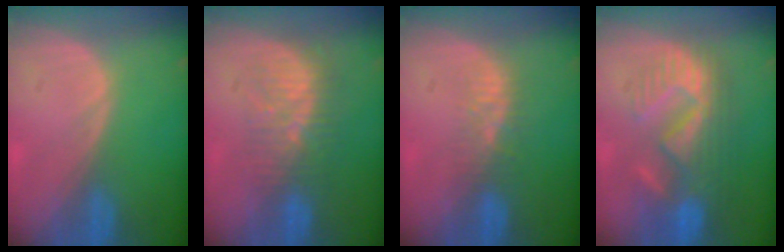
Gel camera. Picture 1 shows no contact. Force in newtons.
{"total": 7.8, "press": 7.4, "slide": 2.6}
{"total": 4.3, "press": 3.6, "slide": 2.3}
{"total": 10.8, "press": 9.7, "slide": 4.7}